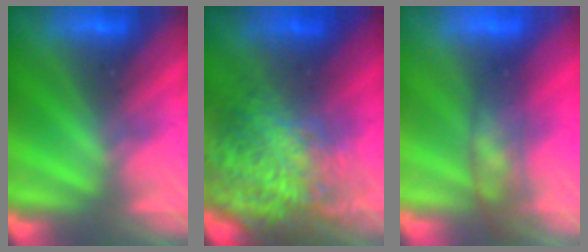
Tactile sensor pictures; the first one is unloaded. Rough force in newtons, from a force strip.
{"total": 10.2}
{"total": 7.0}